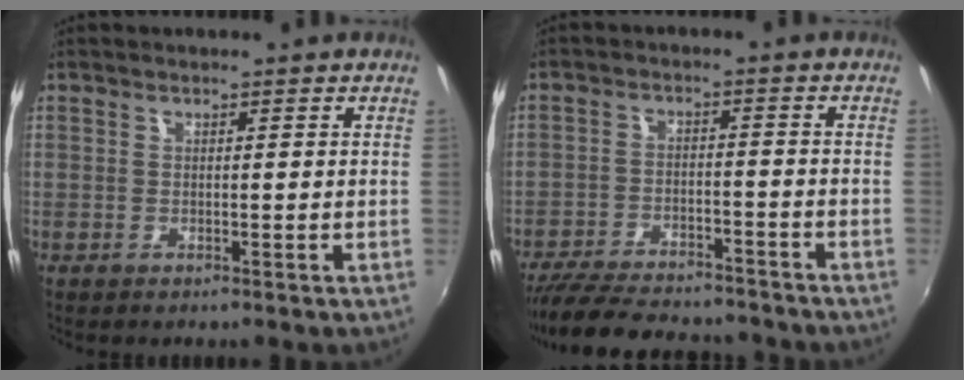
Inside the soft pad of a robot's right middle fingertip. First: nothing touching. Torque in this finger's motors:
{"motor_torque": [0.30, -1.06, 0.11, 0.10]}